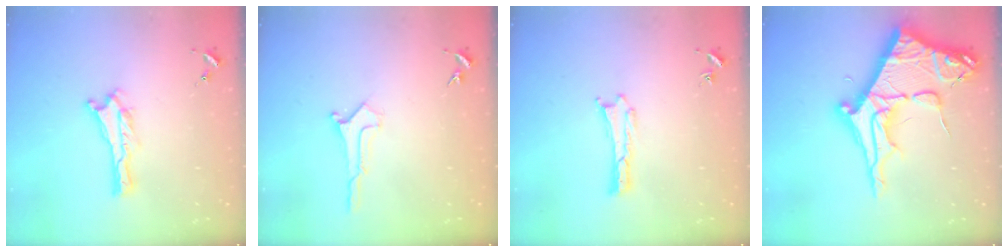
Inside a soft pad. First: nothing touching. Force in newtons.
{"total": 0.6, "press": 0.6, "slide": 0.1}
{"total": 0.0}
{"total": 12.4, "press": 12.4, "slide": 1.4}